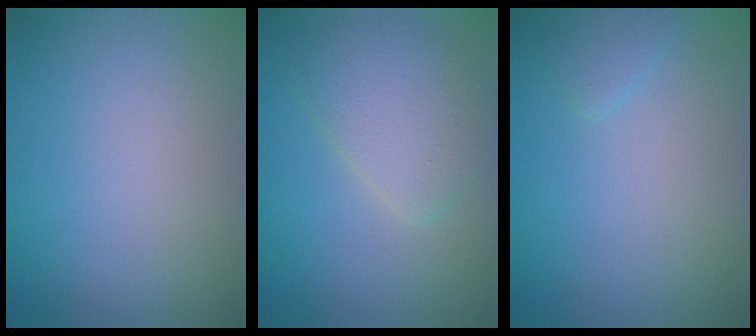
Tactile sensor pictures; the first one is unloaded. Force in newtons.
{"total": 4.5, "press": 4.5, "slide": 0.3}
{"total": 1.0, "press": 1.0, "slide": 0.1}